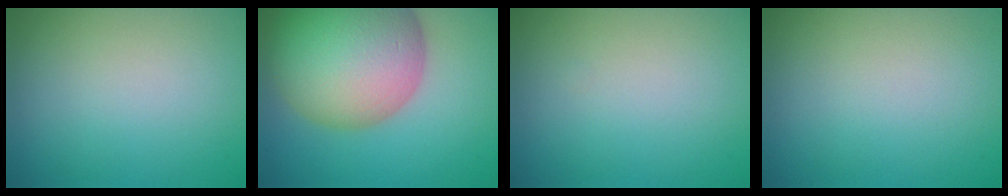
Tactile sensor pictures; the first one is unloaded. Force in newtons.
{"total": 15.3, "press": 15.3, "slide": 0.9}
{"total": 0.0}
{"total": 0.0}